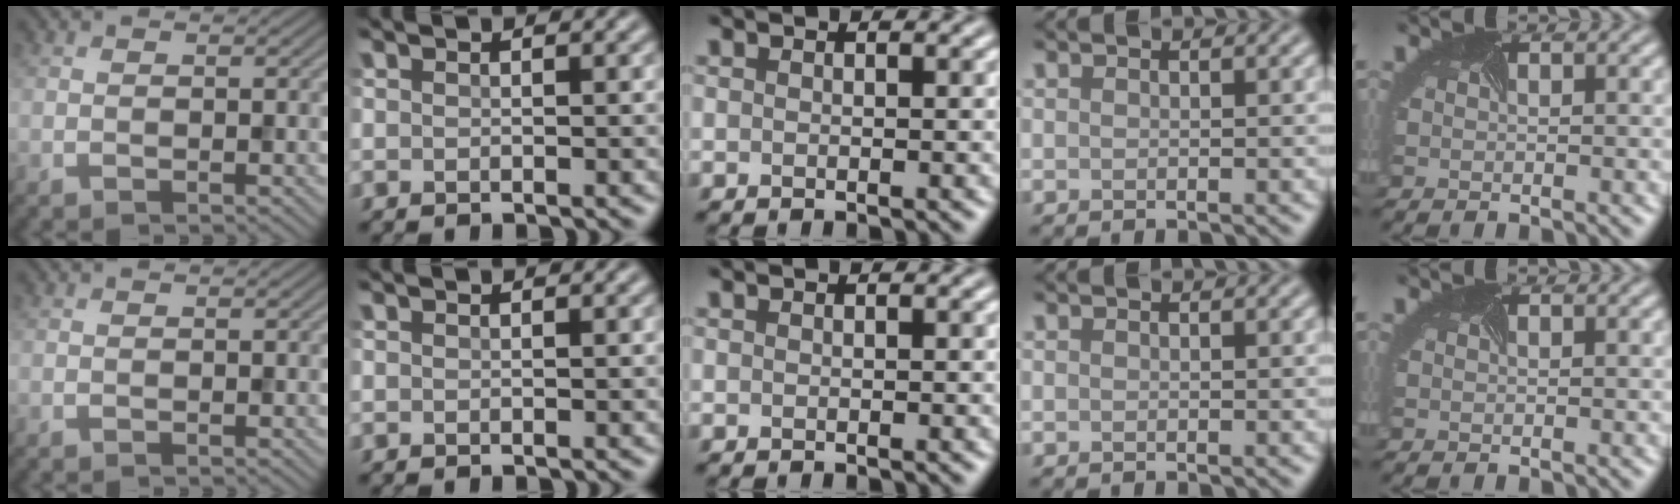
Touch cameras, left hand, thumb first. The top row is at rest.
{}